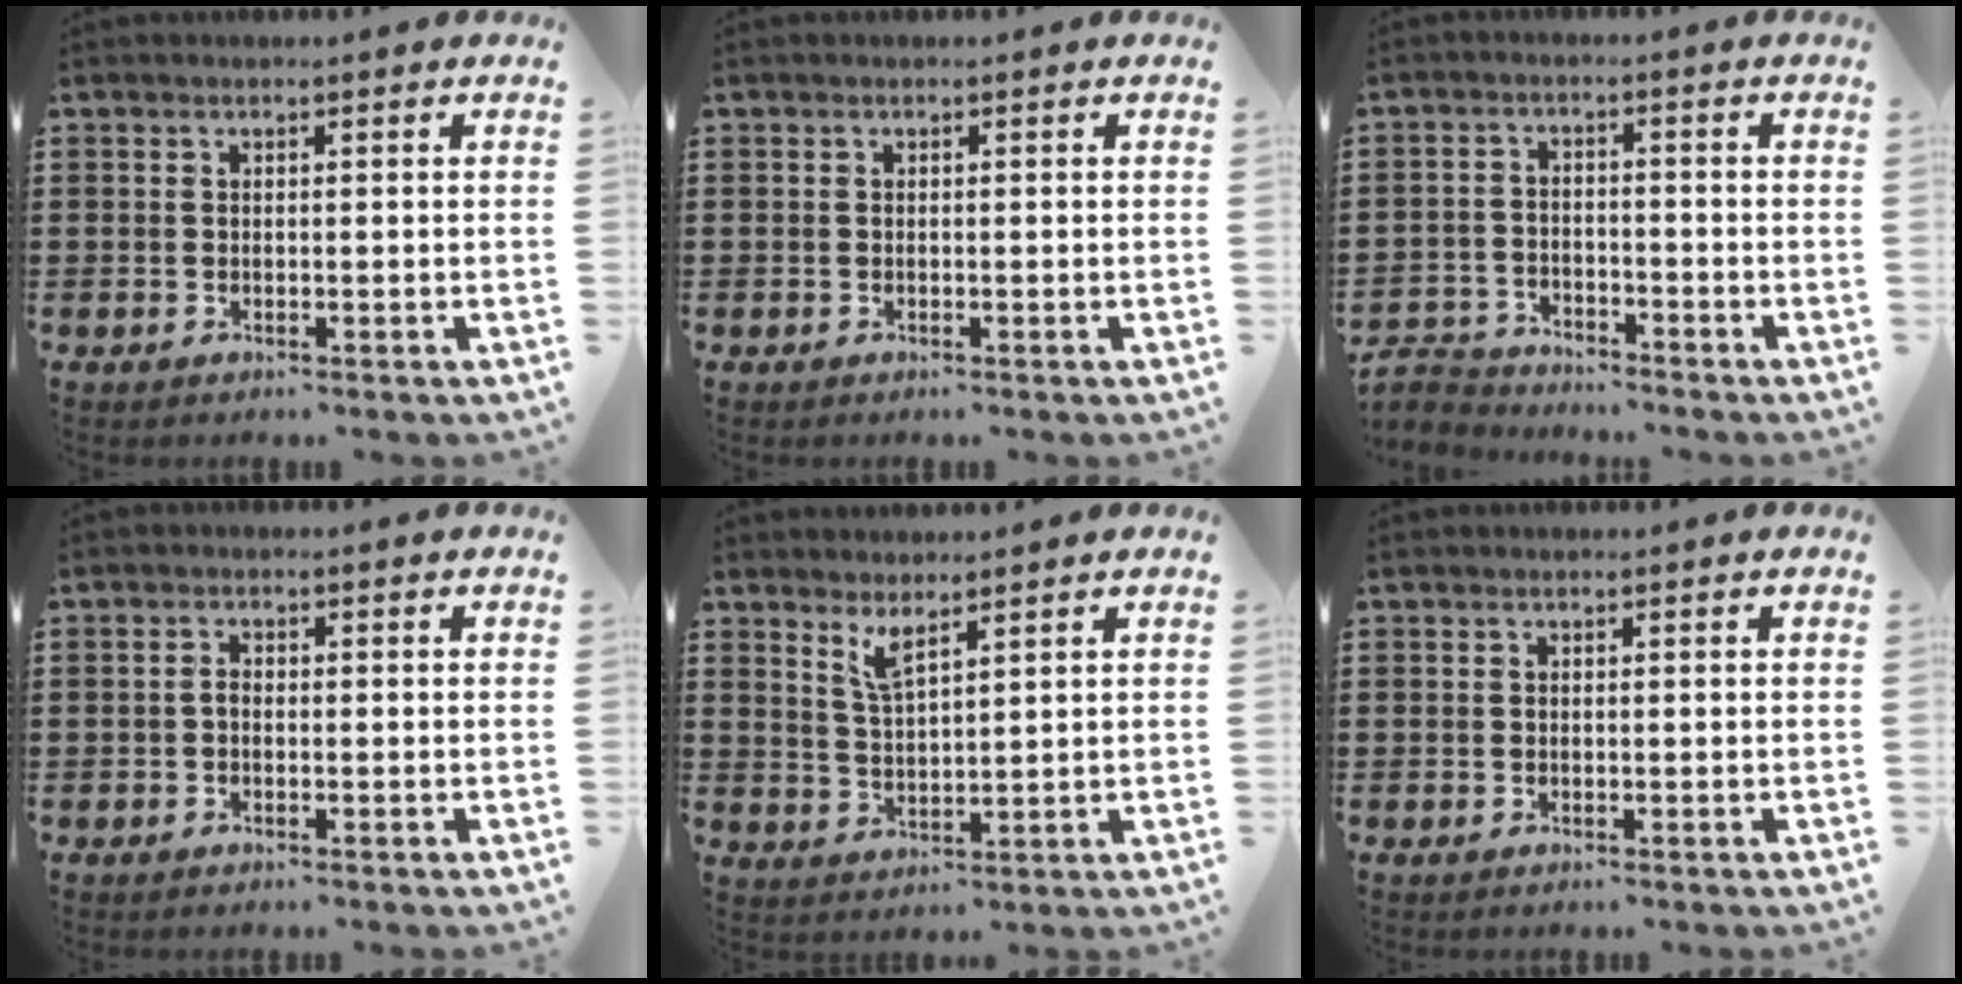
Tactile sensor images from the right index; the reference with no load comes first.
{"total": 0.0}
{"total": 3.5, "force": [-3.4, 0.8, -0.1], "torque": [-0.013, 0.000, -0.075]}
{"total": 1.2, "force": [-0.4, 0.7, 0.9], "torque": [-0.019, 0.000, -0.009]}
{"total": 3.2, "force": [2.7, 0.5, 1.7], "torque": [-0.040, 0.001, 0.049]}
{"total": 0.0}